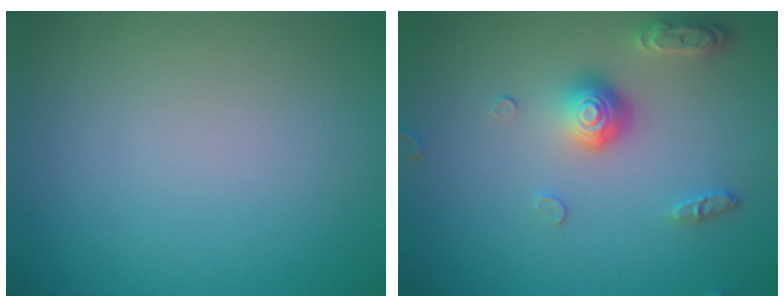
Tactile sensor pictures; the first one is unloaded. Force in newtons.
{"total": 3.8, "press": 3.0, "slide": 2.5}